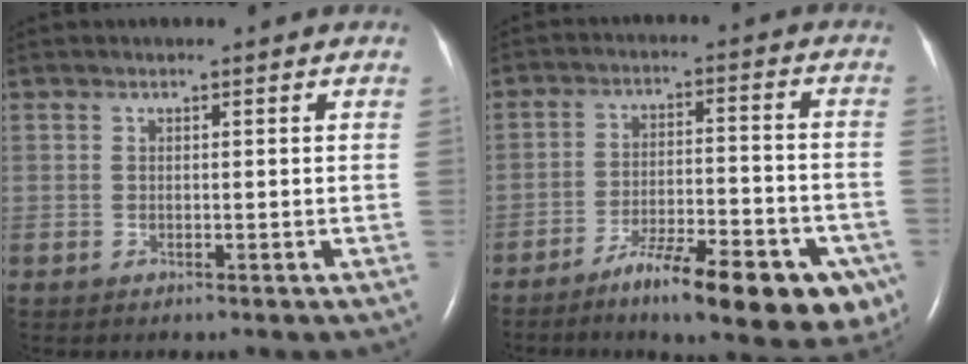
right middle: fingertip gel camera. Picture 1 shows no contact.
{"total": 16.9, "force": [-10.7, 4.3, 12.4], "torque": [-0.119, 0.015, -0.155]}